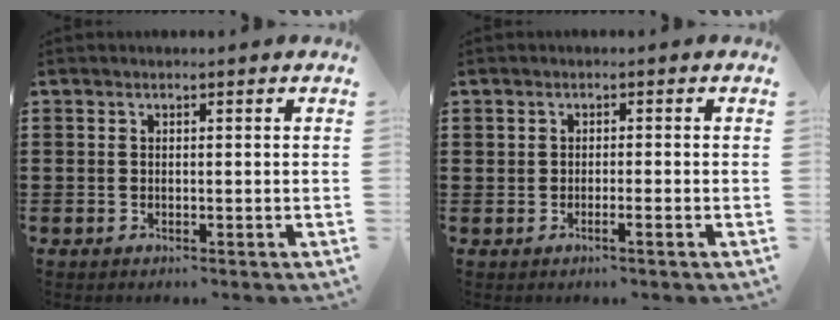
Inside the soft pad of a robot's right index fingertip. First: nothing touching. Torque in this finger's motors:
{"motor_torque": [-0.58, 0.35, 0.03, -0.01]}